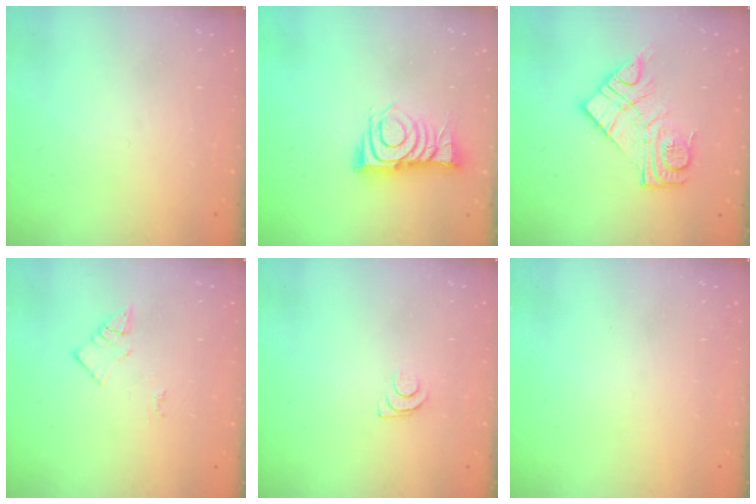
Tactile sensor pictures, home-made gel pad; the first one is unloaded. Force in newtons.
{"total": 9.9, "press": 9.9, "slide": 0.4}
{"total": 13.2, "press": 13.2, "slide": 1.0}
{"total": 2.7, "press": 2.6, "slide": 0.4}
{"total": 4.2, "press": 4.2, "slide": 0.5}
{"total": 0.0}